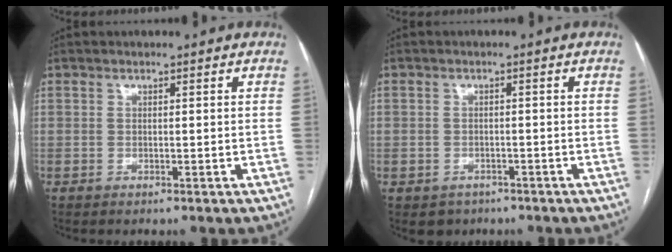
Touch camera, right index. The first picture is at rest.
{"total": 3.5, "force": [-1.9, 2.8, 0.3], "torque": [-0.002, 0.009, -0.024]}